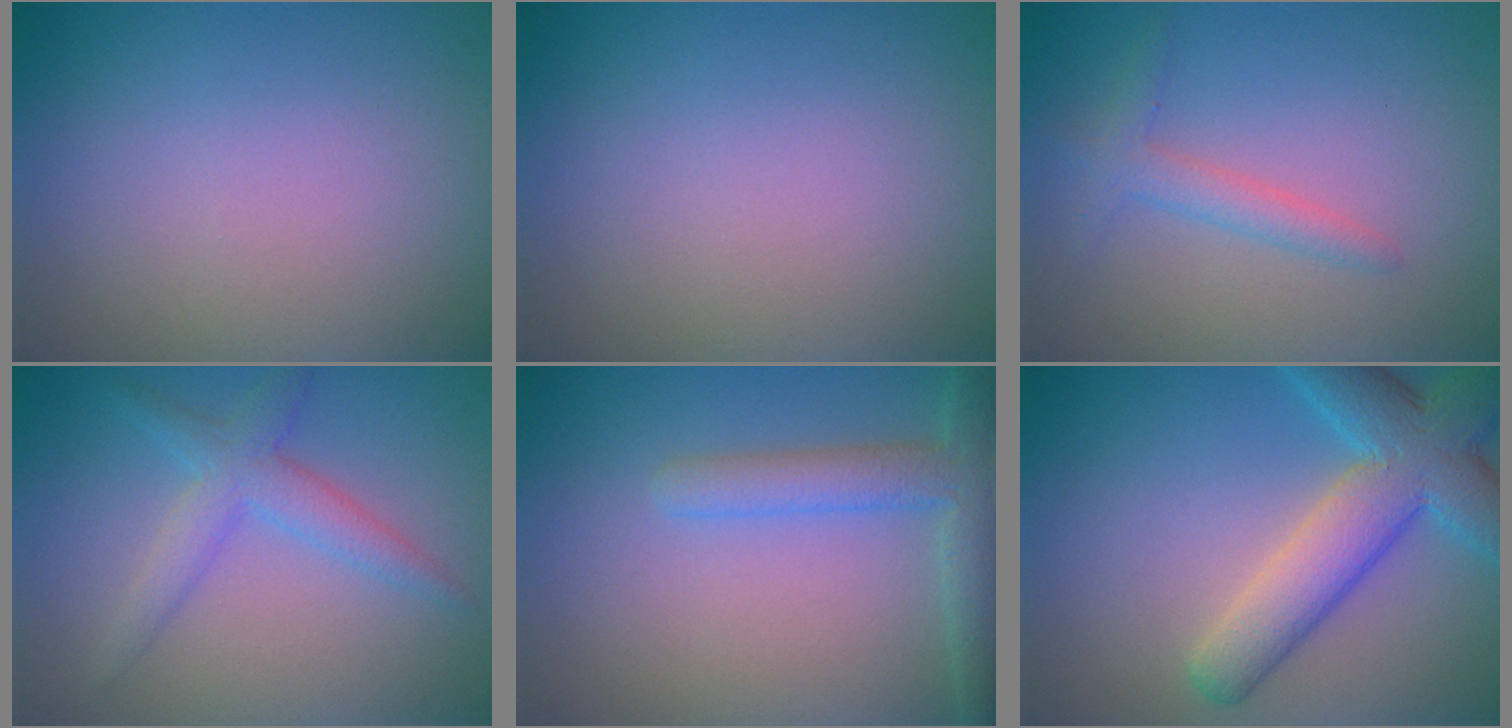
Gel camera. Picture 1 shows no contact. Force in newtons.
{"total": 0.0}
{"total": 2.0, "press": 2.0, "slide": 0.1}
{"total": 3.0, "press": 3.0, "slide": 0.0}
{"total": 3.6, "press": 3.6, "slide": 0.4}
{"total": 7.3, "press": 7.3, "slide": 0.3}